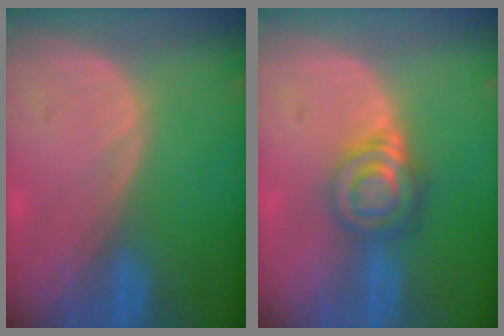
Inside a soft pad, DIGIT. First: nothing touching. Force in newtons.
{"total": 6.6, "press": 5.6, "slide": 3.4}